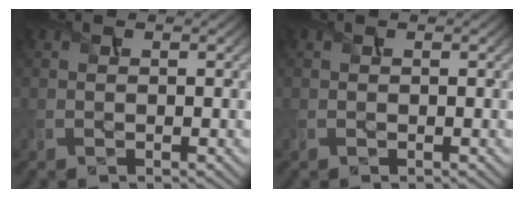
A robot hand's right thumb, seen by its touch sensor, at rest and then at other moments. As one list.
[{"total": 0.0}]